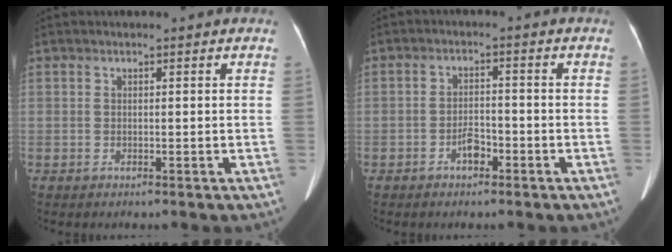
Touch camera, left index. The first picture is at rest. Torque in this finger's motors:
{"motor_torque": [0.02, 0.02, 0.01, 0.03]}